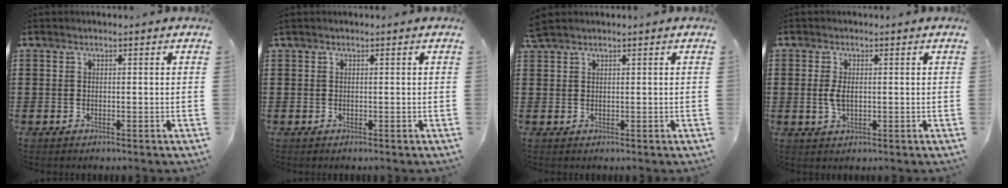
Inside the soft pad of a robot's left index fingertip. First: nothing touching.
{"total": 0.0}
{"total": 1.5, "force": [1.2, 0.2, 0.8], "torque": [-0.018, 0.002, 0.024]}
{"total": 2.9, "force": [0.2, 1.4, 2.5], "torque": [-0.067, -0.001, -0.003]}